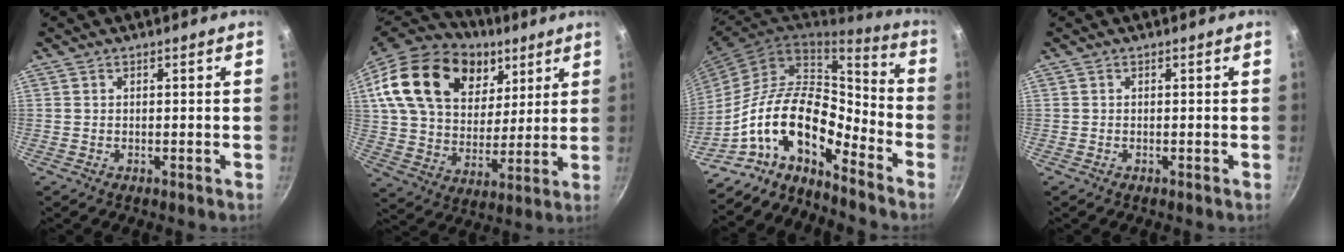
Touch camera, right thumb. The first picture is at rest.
{"total": 29.3, "force": [13.4, 19.6, 17.2], "torque": [-0.312, -0.012, 0.236]}
{"total": 16.8, "force": [-9.5, 7.6, 11.6], "torque": [-0.165, 0.074, -0.197]}
{"total": 0.0}